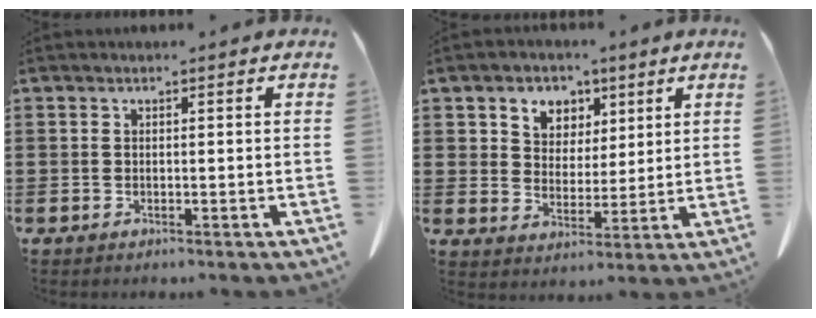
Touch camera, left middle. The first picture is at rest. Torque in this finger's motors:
{"motor_torque": [0.58, 0.61, 0.12, 0.04]}